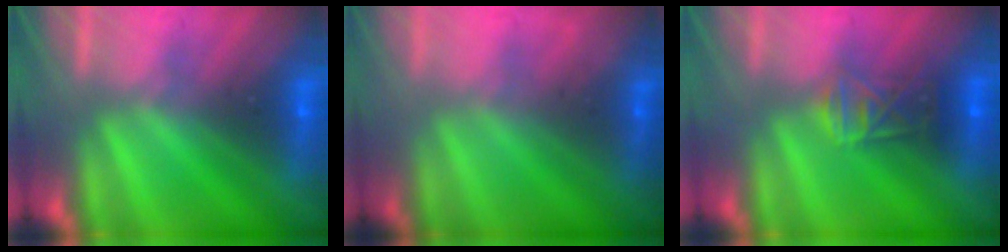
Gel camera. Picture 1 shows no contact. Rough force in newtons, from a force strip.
{"total": 1.7}
{"total": 2.6}